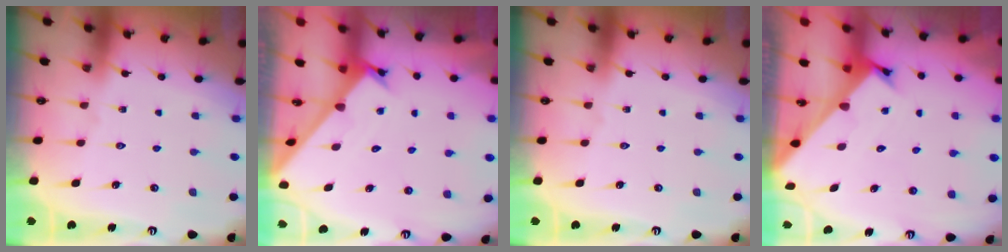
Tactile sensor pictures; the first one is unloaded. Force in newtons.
{"total": 1.7, "press": 1.7, "slide": 0.1}
{"total": 0.0}
{"total": 2.5, "press": 2.5, "slide": 0.2}